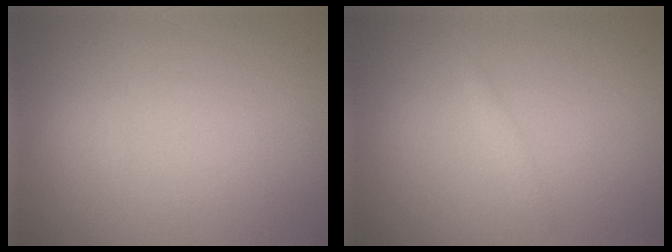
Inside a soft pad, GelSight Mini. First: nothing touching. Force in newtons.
{"total": 0.6, "press": 0.6, "slide": 0.0}